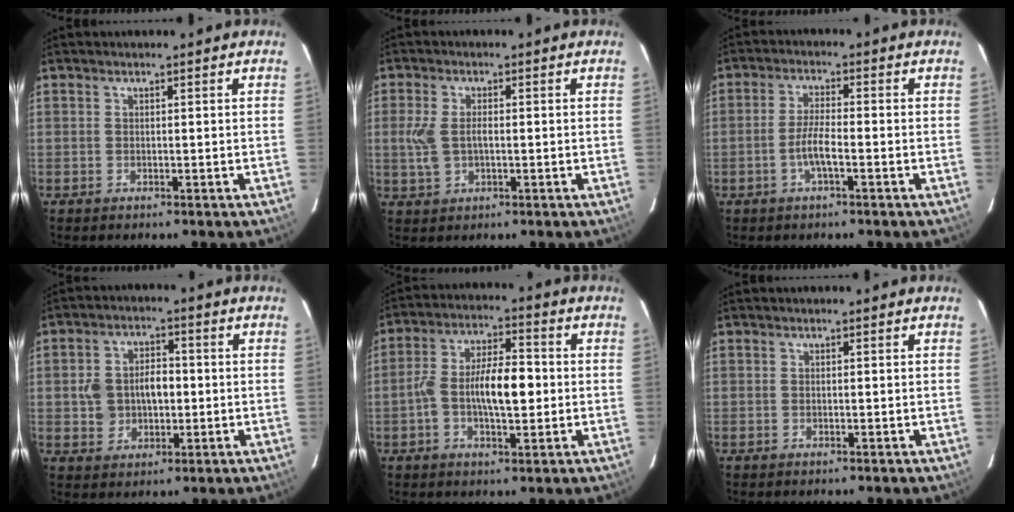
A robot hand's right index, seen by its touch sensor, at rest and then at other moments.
{"total": 5.3, "force": [-0.4, 2.9, 4.4], "torque": [-0.096, 0.001, -0.005]}
{"total": 4.3, "force": [-1.8, 0.5, 3.9], "torque": [-0.083, 0.002, -0.036]}
{"total": 7.5, "force": [-0.3, 5.7, 4.8], "torque": [-0.095, 0.017, 0.003]}
{"total": 9.9, "force": [-1.4, 3.9, 9.0], "torque": [-0.172, 0.014, -0.026]}
{"total": 0.0}